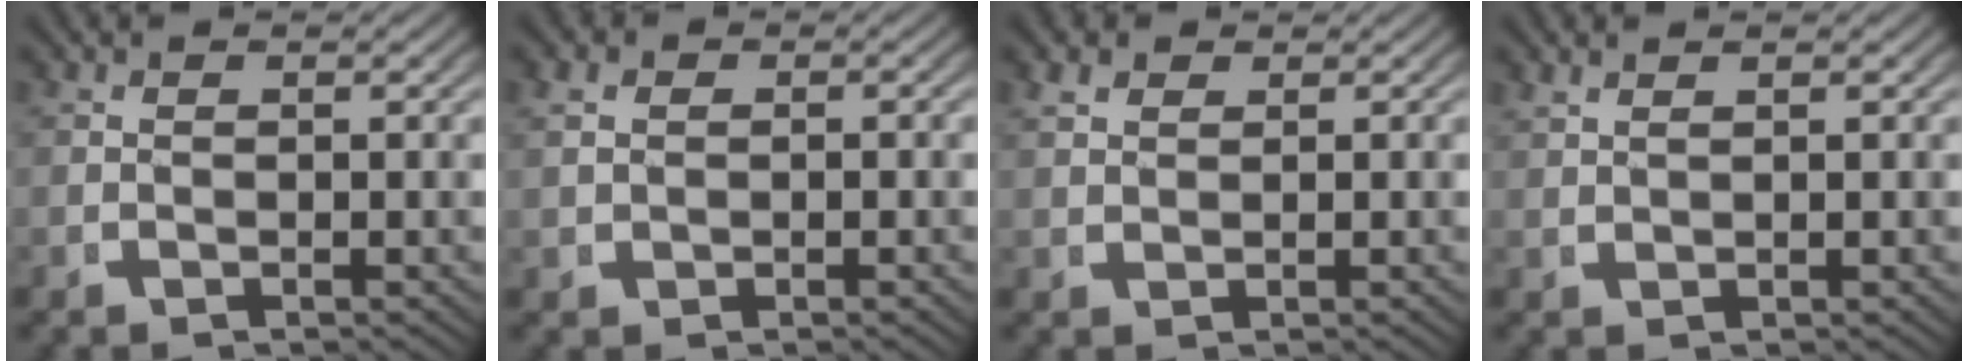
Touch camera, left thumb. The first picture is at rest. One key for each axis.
{"total": 2.1, "fx": 0.3, "fy": 1.8, "fz": 1.0, "tx": -0.027, "ty": -0.008, "tz": 0.009}
{"total": 1.7, "fx": 1.4, "fy": 0.7, "fz": 0.6, "tx": -0.005, "ty": 0.001, "tz": 0.032}
{"total": 1.2, "fx": 1.1, "fy": -0.2, "fz": 0.3, "tx": -0.006, "ty": 0.004, "tz": 0.028}